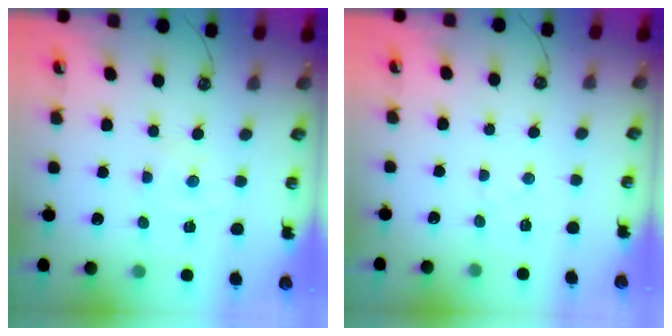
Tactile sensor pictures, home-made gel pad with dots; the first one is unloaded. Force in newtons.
{"total": 1.9, "press": 1.9, "slide": 0.3}